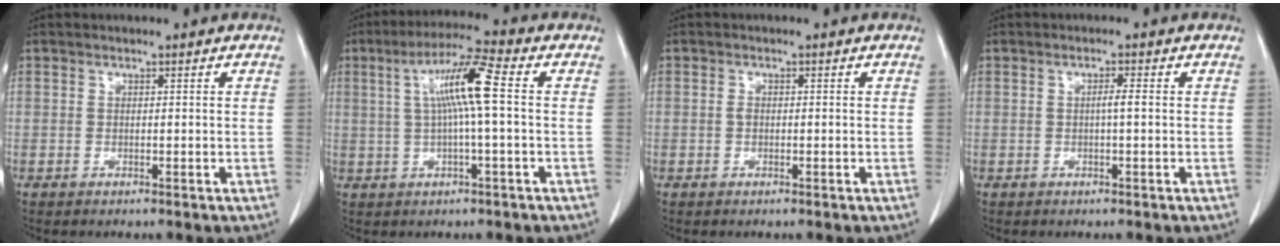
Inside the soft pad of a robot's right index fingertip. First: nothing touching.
{"total": 8.8, "force": [1.2, -0.2, 8.7], "torque": [-0.165, 0.016, 0.021]}
{"total": 0.8, "force": [0.0, 0.5, 0.6], "torque": [-0.010, 0.003, 0.001]}
{"total": 1.5, "force": [-0.1, -0.1, 1.5], "torque": [-0.027, 0.002, 0.000]}